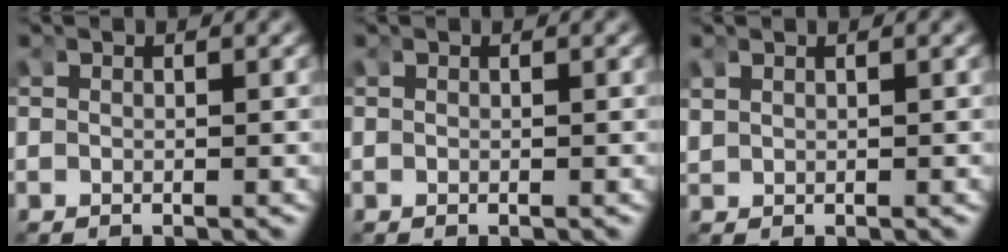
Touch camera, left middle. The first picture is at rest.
{"total": 0.0}
{"total": 0.7, "force": [0.6, 0.1, 0.2], "torque": [-0.005, 0.002, 0.017]}